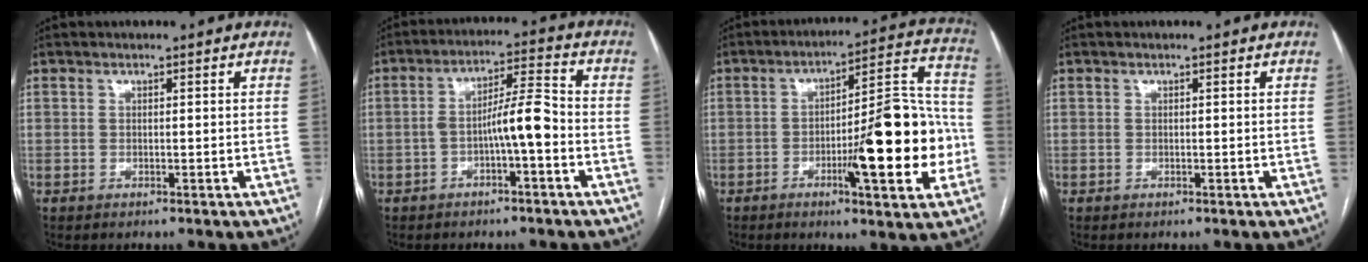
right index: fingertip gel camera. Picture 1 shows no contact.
{"total": 6.9, "force": [-2.3, 0.6, 6.5], "torque": [-0.111, 0.024, -0.036]}
{"total": 17.7, "force": [-4.2, 2.8, 16.9], "torque": [-0.246, 0.016, -0.059]}
{"total": 0.0}